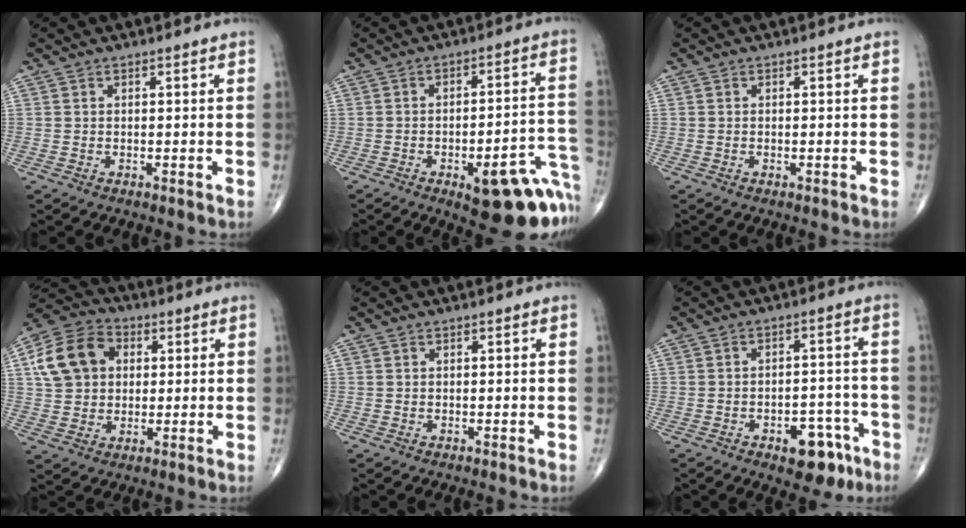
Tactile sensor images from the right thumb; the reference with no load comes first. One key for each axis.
{"total": 18.1, "fx": -8.3, "fy": 6.0, "fz": 15.0, "tx": -0.116, "ty": 0.055, "tz": -0.092}
{"total": 0.0}
{"total": 12.9, "fx": 2.9, "fy": 10.1, "fz": 7.5, "tx": -0.124, "ty": 0.012, "tz": 0.043}
{"total": 0.0}
{"total": 9.1, "fx": -4.9, "fy": 5.0, "fz": 5.9, "tx": -0.051, "ty": 0.040, "tz": -0.060}